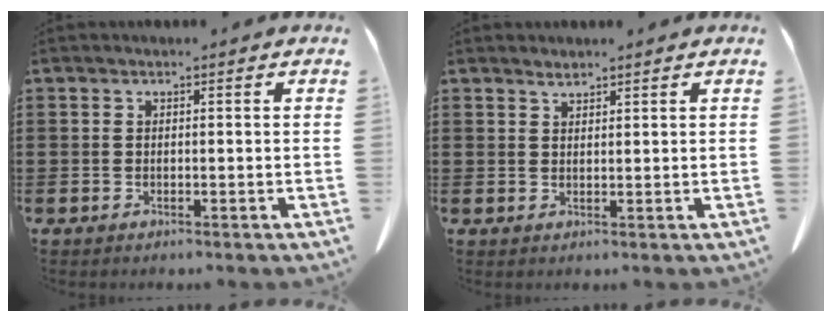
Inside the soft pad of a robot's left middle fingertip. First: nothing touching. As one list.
[{"total": 1.4, "force": [1.3, 0.3, 0.5], "torque": [-0.011, -0.001, 0.025]}]